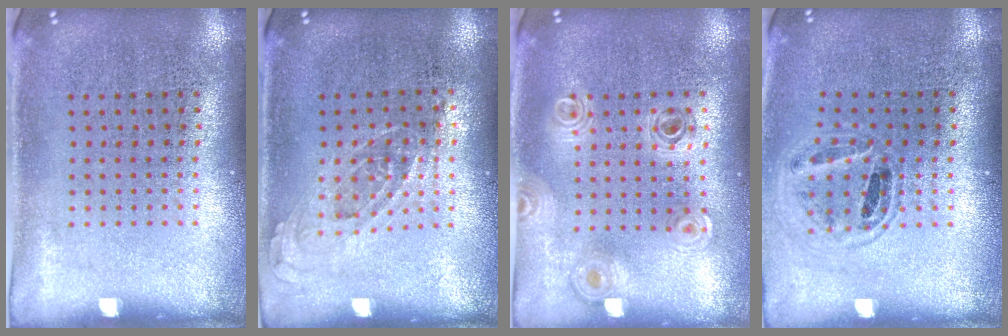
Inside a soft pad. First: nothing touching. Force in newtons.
{"total": 0.8, "press": 0.8, "slide": 0.3}
{"total": 0.8, "press": 0.8, "slide": 0.1}
{"total": 1.0, "press": 1.0, "slide": 0.1}